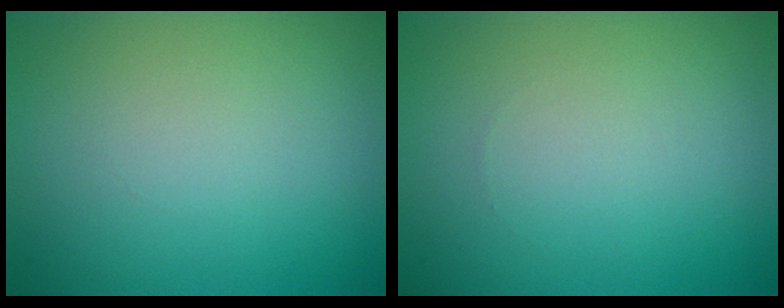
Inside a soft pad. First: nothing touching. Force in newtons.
{"total": 0.0}